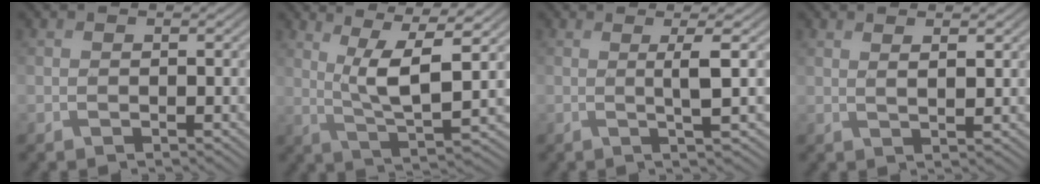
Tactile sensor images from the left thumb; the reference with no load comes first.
{"total": 8.5, "force": [3.2, 1.8, 7.6], "torque": [-0.149, 0.006, 0.065]}
{"total": 3.7, "force": [0.5, 0.2, 3.6], "torque": [-0.071, 0.011, 0.003]}
{"total": 2.1, "force": [1.3, 0.4, 1.6], "torque": [-0.028, -0.004, 0.024]}